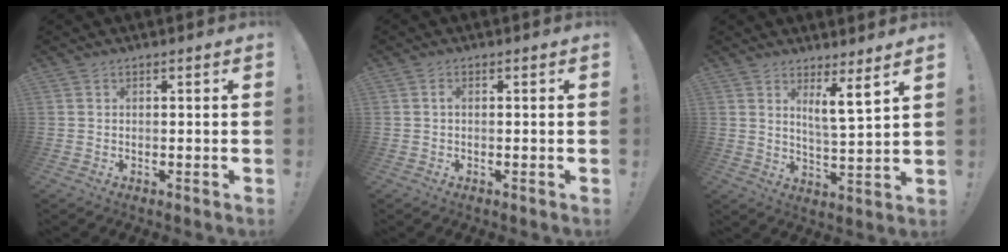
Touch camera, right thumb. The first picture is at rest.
{"total": 0.7, "force": [-0.2, 0.4, 0.6], "torque": [-0.013, 0.002, -0.005]}
{"total": 7.9, "force": [5.2, 0.4, 6.0], "torque": [-0.089, -0.038, 0.081]}